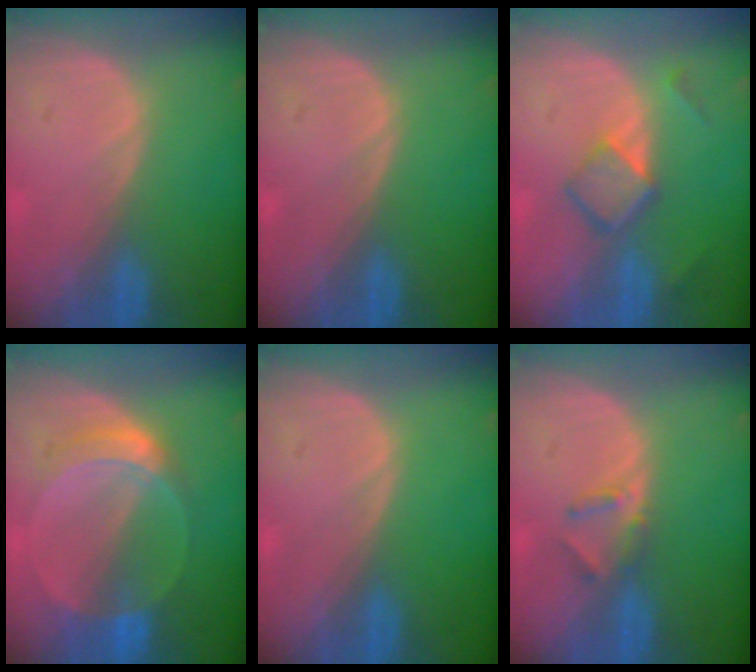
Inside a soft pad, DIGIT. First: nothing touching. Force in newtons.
{"total": 0.0}
{"total": 5.1, "press": 4.7, "slide": 2.2}
{"total": 6.1, "press": 5.6, "slide": 2.4}
{"total": 0.0}
{"total": 2.5, "press": 2.3, "slide": 1.0}